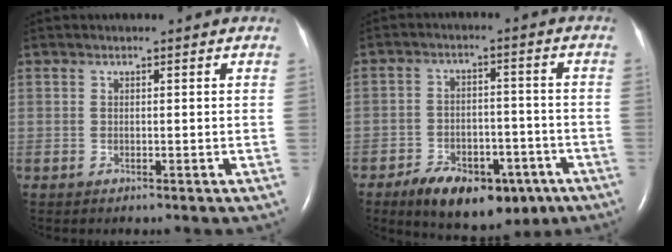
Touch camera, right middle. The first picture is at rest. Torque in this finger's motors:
{"motor_torque": [0.28, -0.27, 0.07, 0.04]}